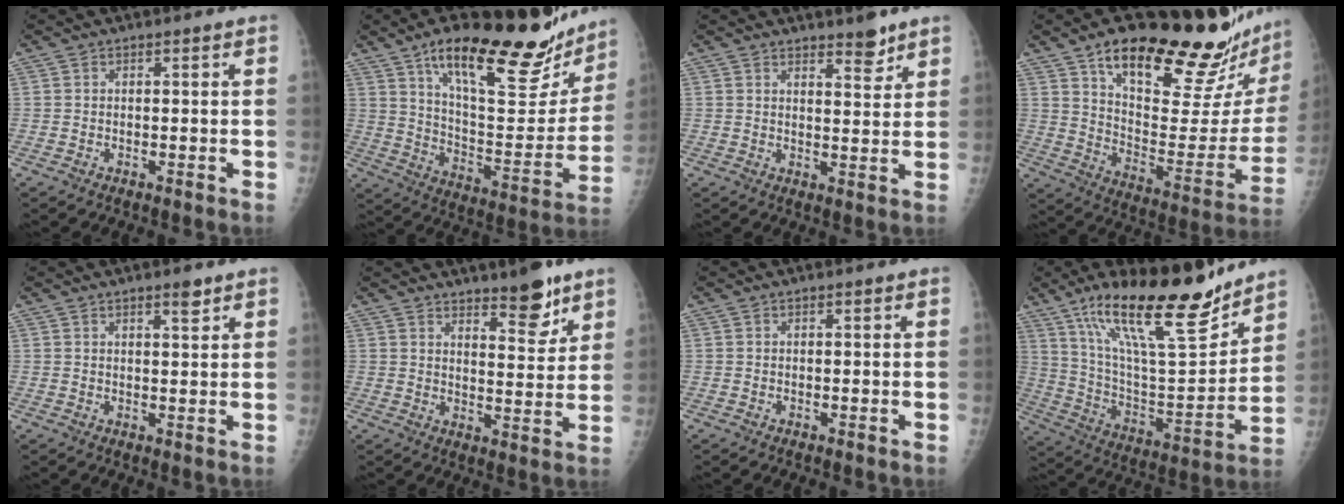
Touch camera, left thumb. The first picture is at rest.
{"total": 27.6, "force": [18.8, 9.0, 18.0], "torque": [-0.222, -0.076, 0.292]}
{"total": 4.2, "force": [3.3, 1.2, 2.2], "torque": [-0.018, -0.027, 0.048]}
{"total": 28.1, "force": [20.9, 7.4, 17.2], "torque": [-0.210, -0.104, 0.306]}
{"total": 2.7, "force": [1.9, 0.7, 1.8], "torque": [-0.021, -0.012, 0.029]}
{"total": 8.3, "force": [6.0, 2.6, 5.1], "torque": [-0.048, -0.045, 0.089]}
{"total": 0.0}
{"total": 24.6, "force": [17.4, 6.3, 16.3], "torque": [-0.243, -0.077, 0.300]}